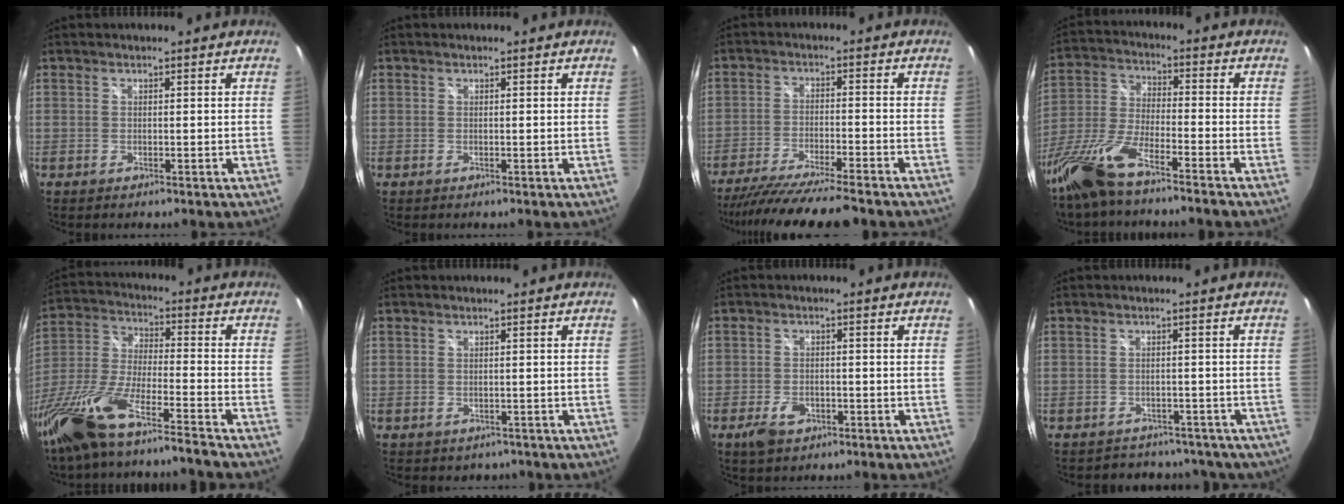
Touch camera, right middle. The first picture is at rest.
{"total": 0.0}
{"total": 14.5, "force": [-12.8, -0.2, 6.8], "torque": [-0.140, -0.033, -0.212]}
{"total": 12.9, "force": [-9.7, 1.6, 8.4], "torque": [-0.193, -0.022, -0.192]}
{"total": 18.0, "force": [-14.0, 0.7, 11.3], "torque": [-0.237, -0.038, -0.269]}
{"total": 1.7, "force": [-0.9, 1.3, 0.5], "torque": [-0.011, -0.006, -0.008]}
{"total": 4.9, "force": [-2.8, 2.8, 2.8], "torque": [-0.070, -0.003, -0.047]}
{"total": 11.4, "force": [-9.1, 5.9, 3.4], "torque": [-0.069, 0.014, -0.103]}